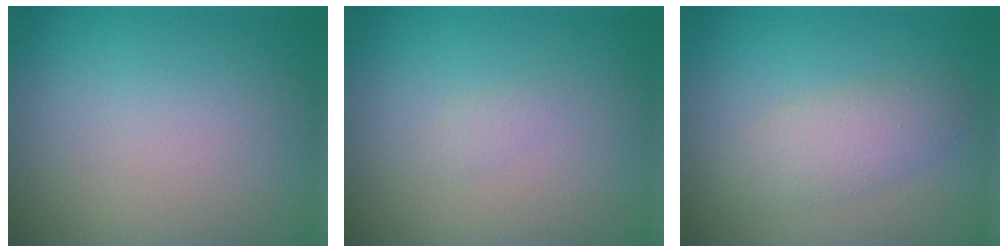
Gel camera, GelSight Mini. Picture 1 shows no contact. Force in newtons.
{"total": 0.7, "press": 0.7, "slide": 0.1}
{"total": 2.8, "press": 2.8, "slide": 0.0}